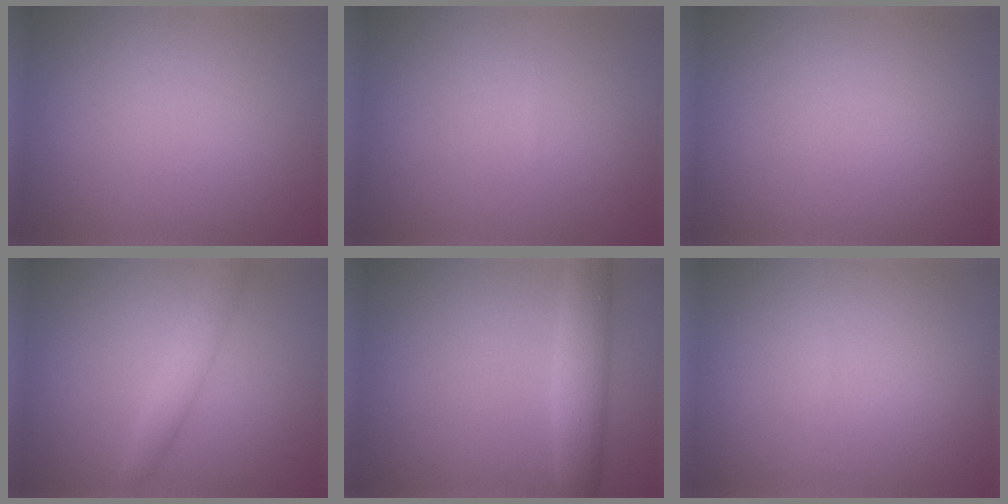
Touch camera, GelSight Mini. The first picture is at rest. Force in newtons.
{"total": 0.0}
{"total": 0.0}
{"total": 2.3, "press": 2.3, "slide": 0.1}
{"total": 3.8, "press": 3.8, "slide": 0.1}
{"total": 0.0}